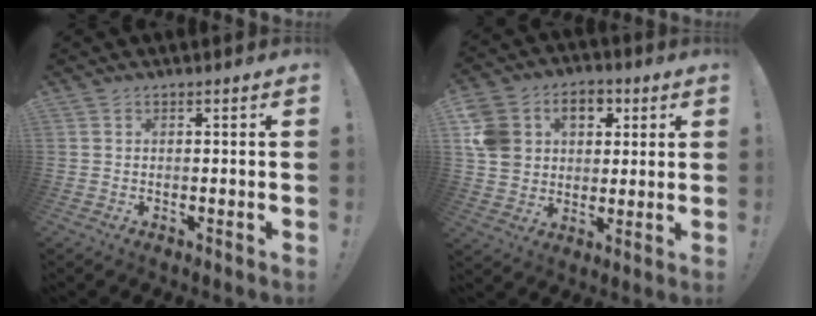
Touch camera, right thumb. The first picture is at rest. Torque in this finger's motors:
{"motor_torque": [0.47, 0.69, 1.11, 0.26, 0.35]}